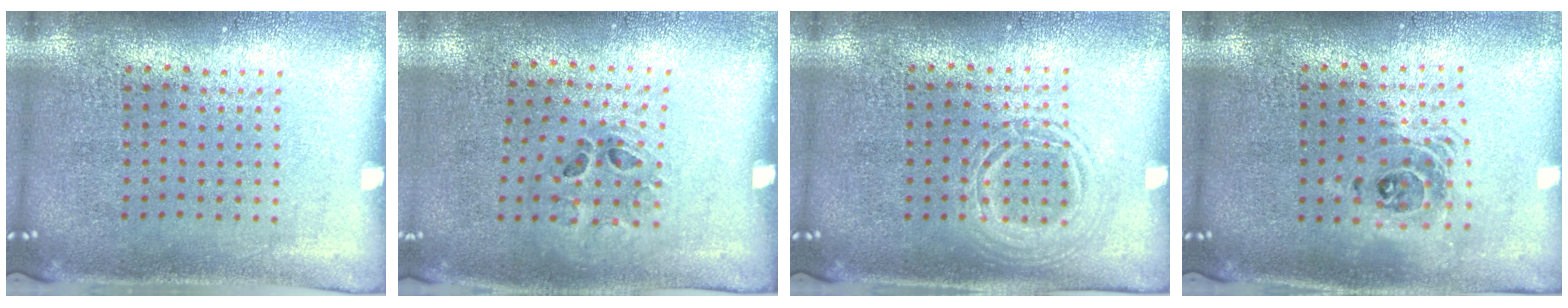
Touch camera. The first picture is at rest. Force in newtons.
{"total": 1.2, "press": 0.6, "slide": 1.0}
{"total": 1.1, "press": 1.0, "slide": 0.1}
{"total": 1.7, "press": 1.4, "slide": 1.0}